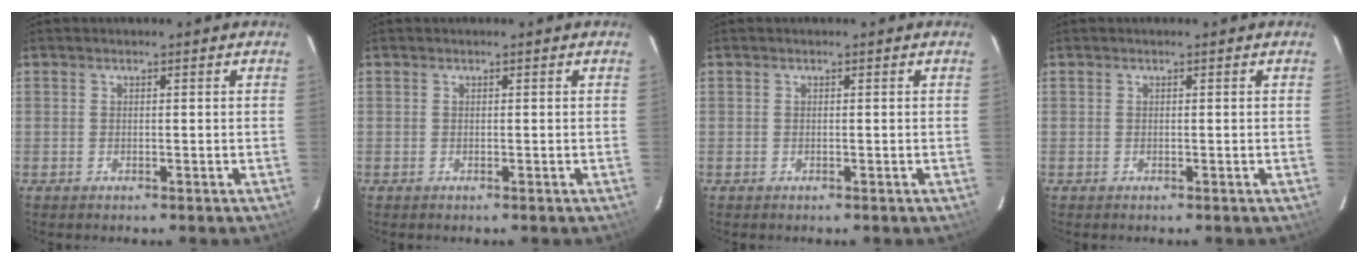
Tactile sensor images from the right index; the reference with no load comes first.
{"total": 0.0}
{"total": 0.0}
{"total": 0.0}